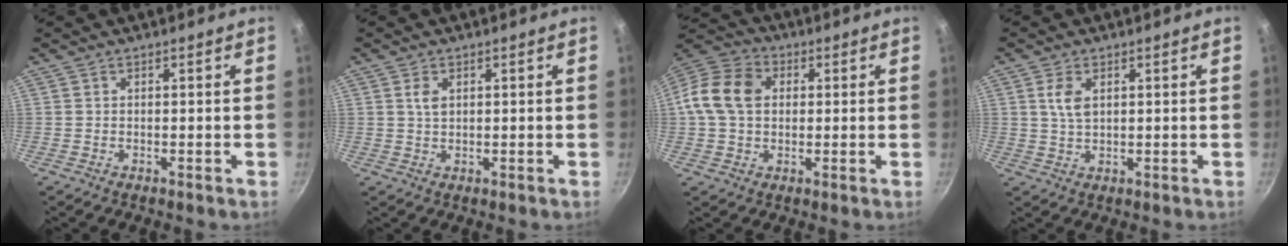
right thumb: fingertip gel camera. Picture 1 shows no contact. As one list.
[{"total": 2.4, "force": [0.8, 1.6, 1.6], "torque": [-0.026, -0.003, 0.015]}, {"total": 12.1, "force": [1.5, 9.1, 7.7], "torque": [-0.126, 0.022, 0.010]}, {"total": 4.2, "force": [1.3, 2.4, 3.1], "torque": [-0.058, -0.004, 0.027]}]